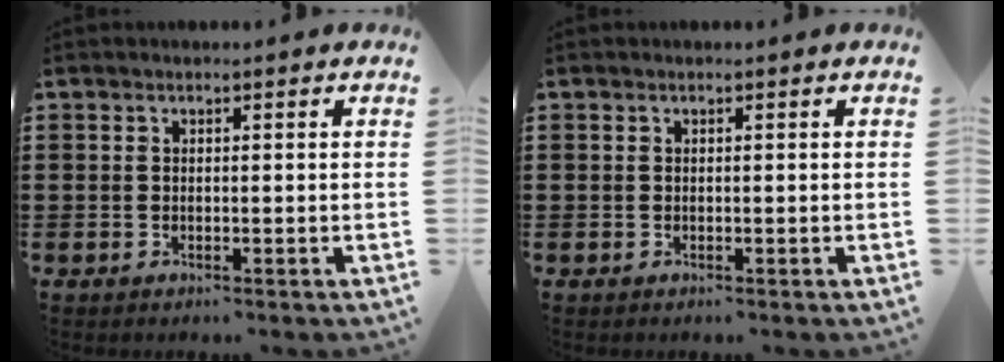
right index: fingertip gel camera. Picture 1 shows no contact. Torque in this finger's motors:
{"motor_torque": [0.00, 0.00, 0.00, 0.00]}